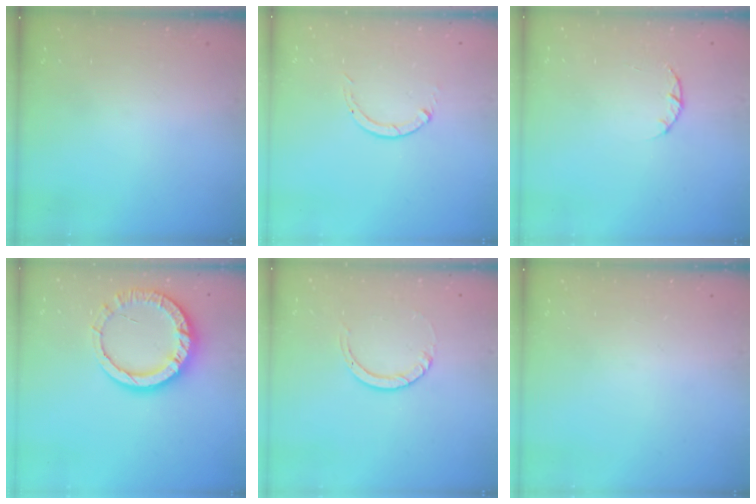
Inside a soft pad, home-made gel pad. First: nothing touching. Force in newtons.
{"total": 0.0}
{"total": 1.4, "press": 1.3, "slide": 0.3}
{"total": 11.9, "press": 11.8, "slide": 1.9}
{"total": 3.0, "press": 3.0, "slide": 0.3}
{"total": 0.0}